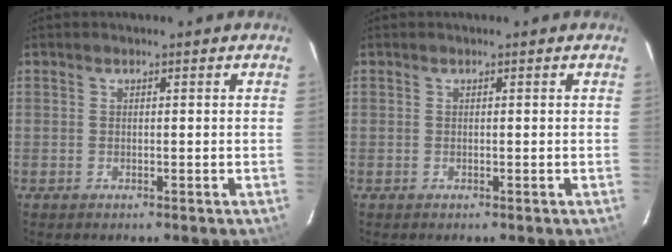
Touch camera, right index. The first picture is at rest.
{"total": 0.0}